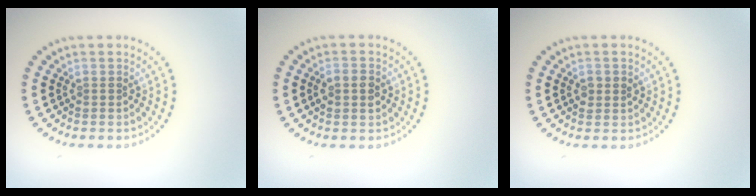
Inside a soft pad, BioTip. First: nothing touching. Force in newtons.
{"total": 2.6, "press": 2.6, "slide": 0.1}
{"total": 1.5, "press": 1.5, "slide": 0.2}